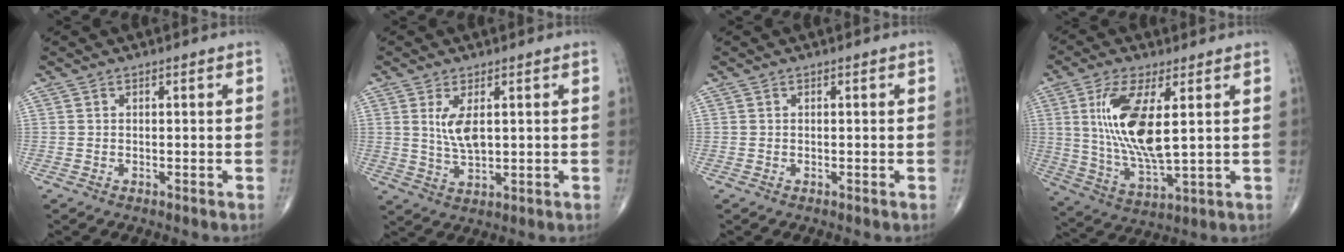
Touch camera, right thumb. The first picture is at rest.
{"total": 5.5, "force": [1.4, 2.3, 4.8], "torque": [-0.094, -0.014, 0.036]}
{"total": 0.0}
{"total": 14.9, "force": [3.2, 5.1, 13.7], "torque": [-0.282, -0.026, 0.069]}